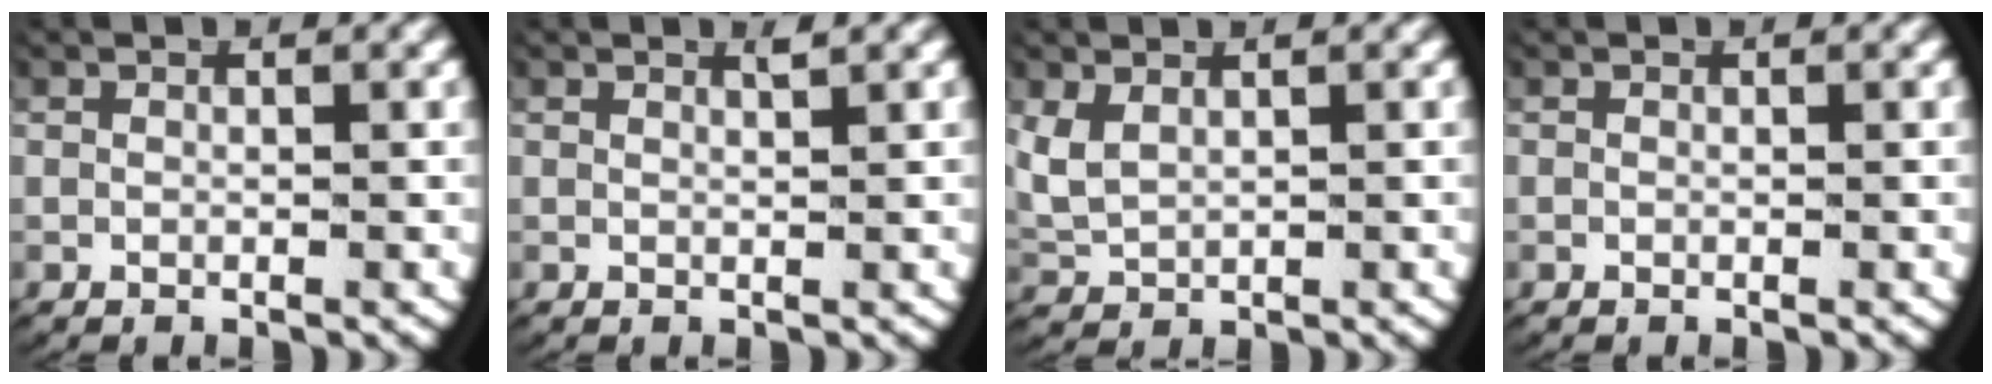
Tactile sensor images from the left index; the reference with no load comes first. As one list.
[{"total": 0.8, "force": [0.6, -0.3, 0.4], "torque": [-0.010, -0.003, 0.012]}, {"total": 4.0, "force": [0.5, 3.4, 2.0], "torque": [-0.074, -0.015, 0.021]}, {"total": 0.0}]